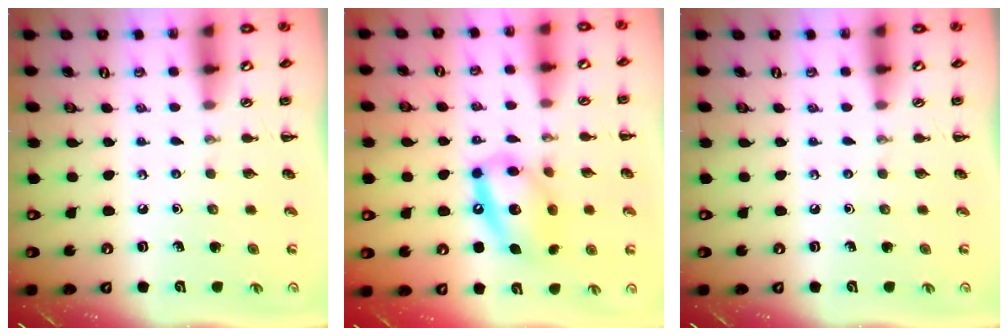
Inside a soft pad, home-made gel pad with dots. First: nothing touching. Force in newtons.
{"total": 14.4, "press": 14.1, "slide": 2.8}
{"total": 0.0}